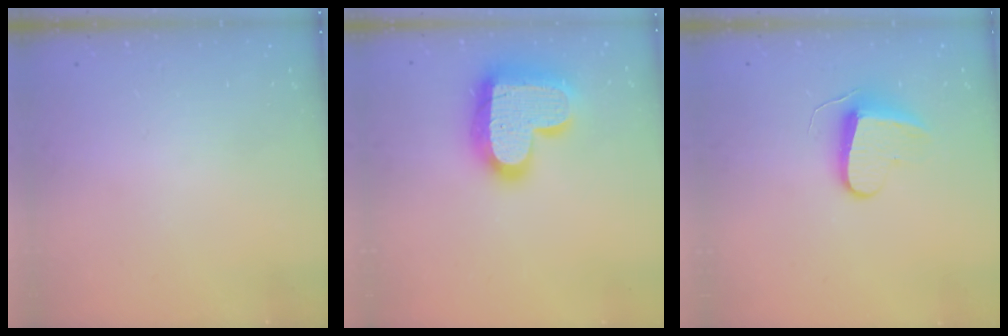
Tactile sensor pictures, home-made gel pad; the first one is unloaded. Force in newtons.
{"total": 22.1, "press": 22.0, "slide": 1.5}
{"total": 8.7, "press": 8.7, "slide": 0.5}